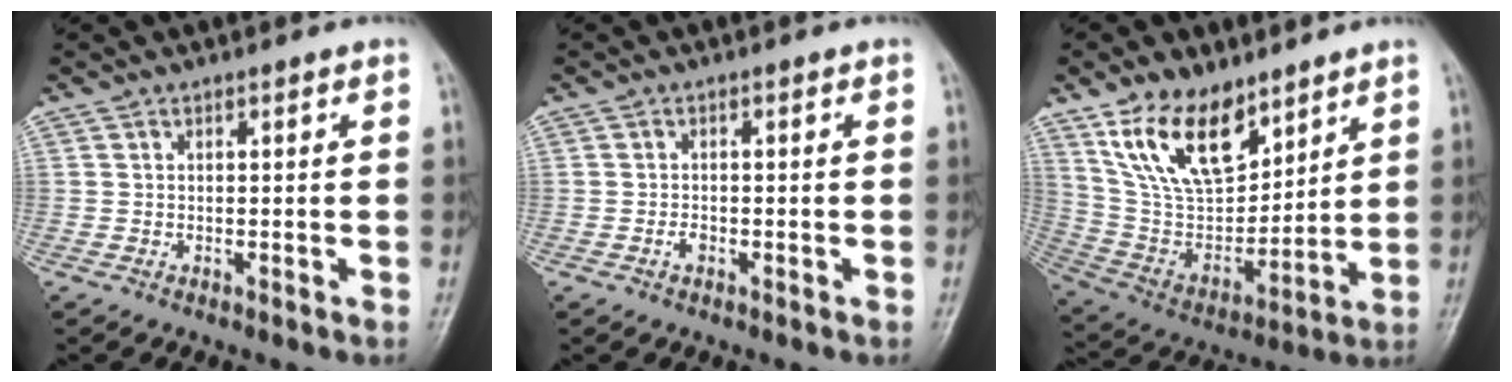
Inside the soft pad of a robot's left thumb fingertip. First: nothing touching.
{"total": 1.2, "force": [-0.6, 0.8, 0.8], "torque": [-0.014, 0.003, -0.013]}
{"total": 17.0, "force": [10.8, 8.6, 9.9], "torque": [-0.139, -0.054, 0.219]}